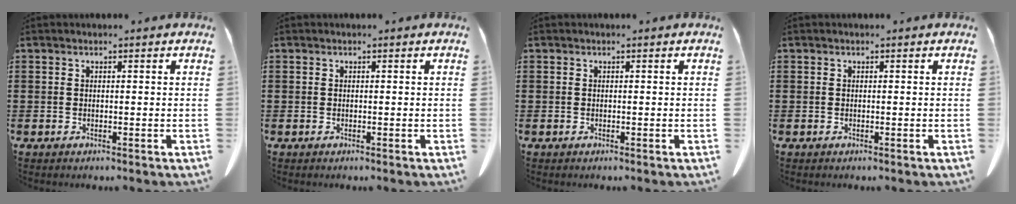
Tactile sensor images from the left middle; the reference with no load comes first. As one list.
[{"total": 0.0}, {"total": 0.0}, {"total": 0.0}]